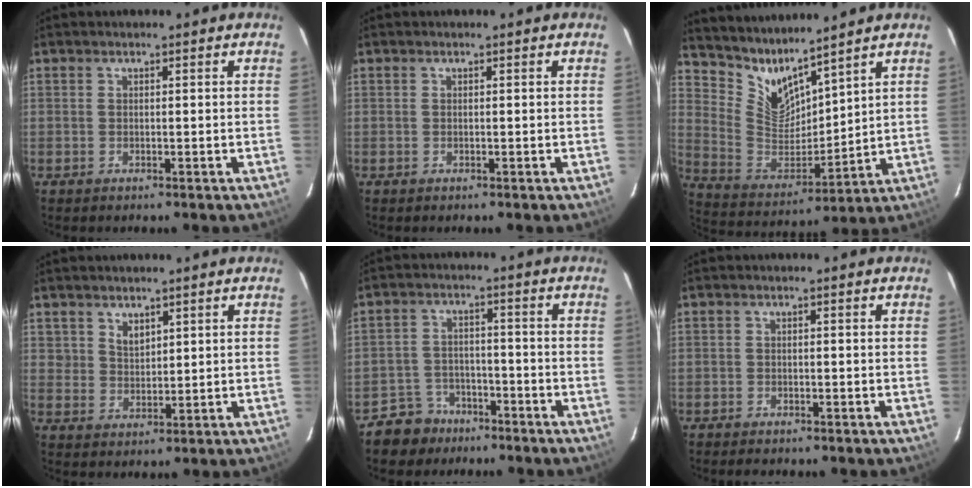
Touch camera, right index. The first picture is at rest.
{"total": 0.0}
{"total": 9.7, "force": [8.7, 2.2, 3.5], "torque": [-0.078, -0.025, 0.183]}
{"total": 3.0, "force": [2.2, 2.0, 0.5], "torque": [-0.001, 0.005, 0.042]}
{"total": 7.0, "force": [-5.2, 4.7, 0.6], "torque": [-0.033, 0.022, -0.079]}
{"total": 1.9, "force": [-1.8, 0.7, 0.4], "torque": [-0.021, -0.001, -0.033]}